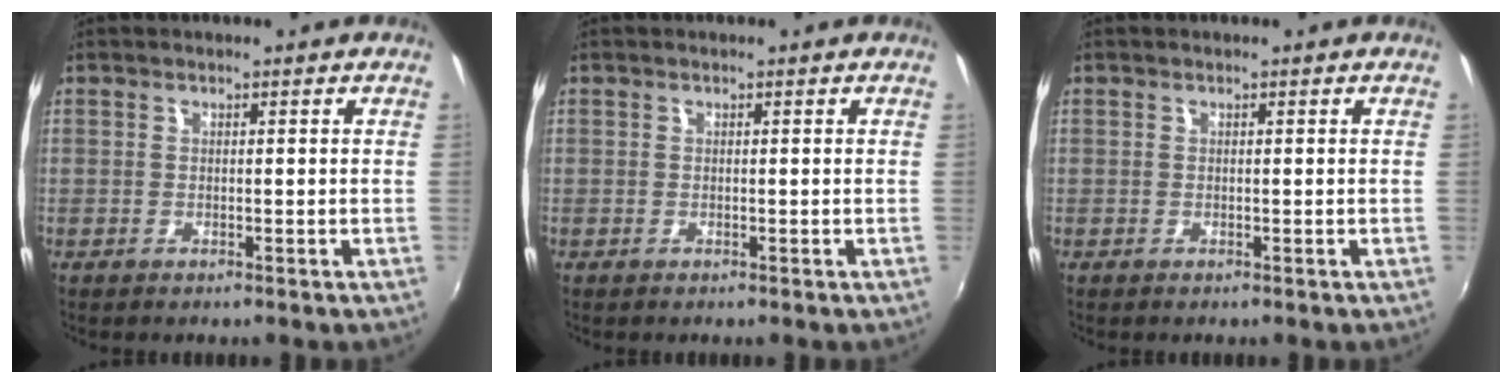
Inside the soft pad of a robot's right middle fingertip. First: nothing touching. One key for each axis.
{"total": 0.0}
{"total": 0.0}